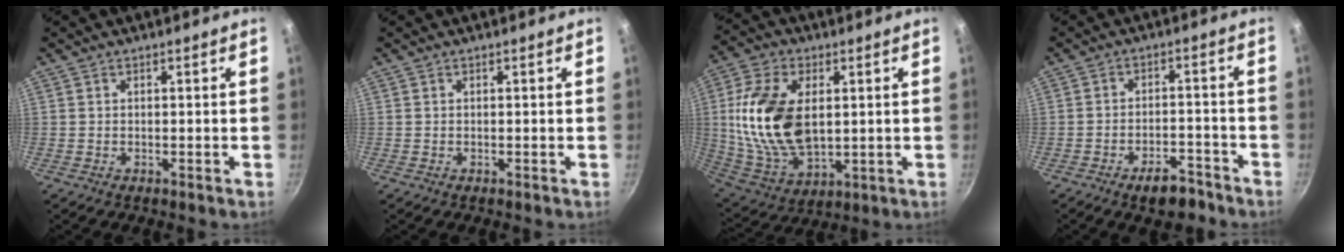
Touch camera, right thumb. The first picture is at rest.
{"total": 0.0}
{"total": 19.2, "force": [2.4, 11.6, 15.1], "torque": [-0.278, -0.011, 0.056]}
{"total": 6.7, "force": [-4.7, 2.9, 3.8], "torque": [-0.036, 0.037, -0.067]}